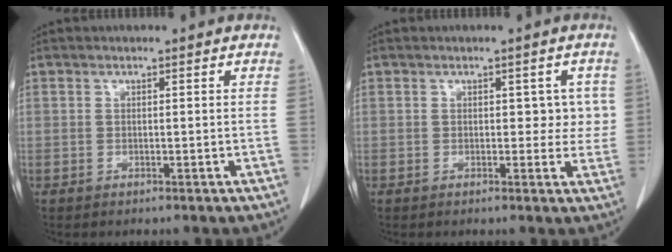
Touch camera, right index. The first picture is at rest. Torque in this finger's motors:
{"motor_torque": [-0.01, 0.08, 0.13, 0.00]}